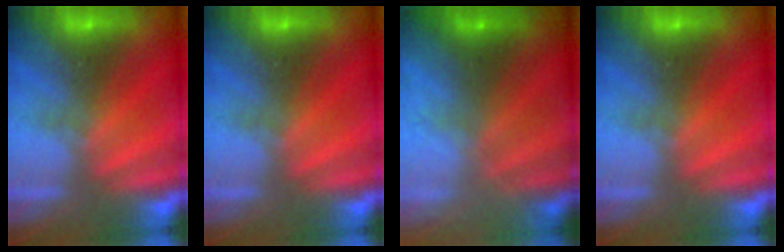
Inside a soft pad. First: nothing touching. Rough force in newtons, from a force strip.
{"total": 0.0}
{"total": 5.6}
{"total": 0.0}